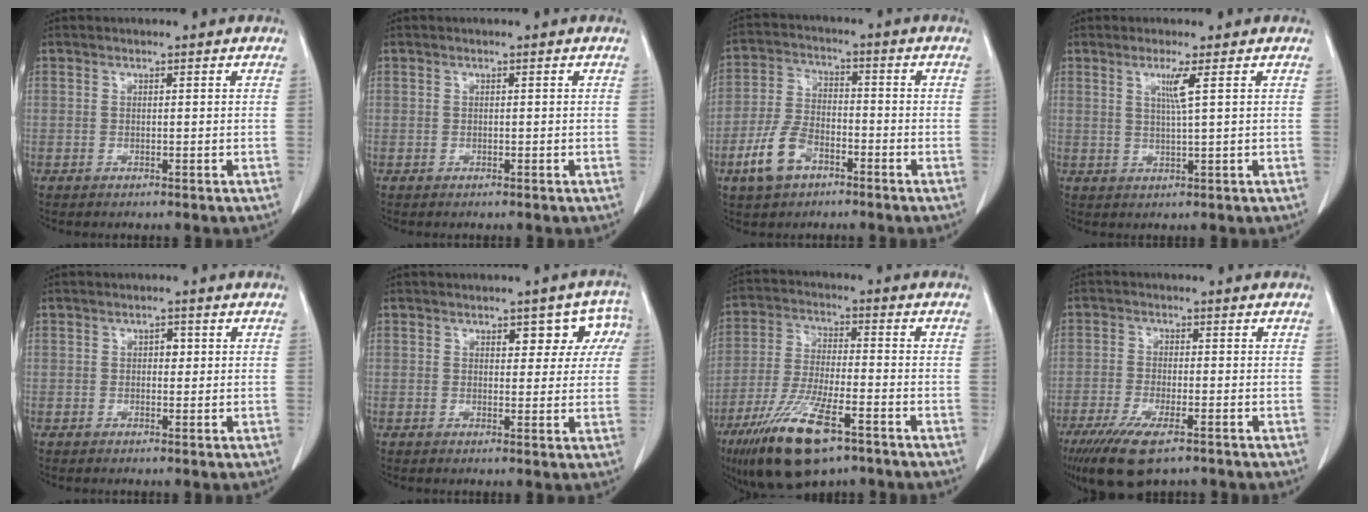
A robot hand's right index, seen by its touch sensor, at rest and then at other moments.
{"total": 0.0}
{"total": 8.2, "force": [-4.4, 4.5, 5.3], "torque": [-0.125, 0.005, -0.081]}
{"total": 3.1, "force": [1.2, -0.8, 2.7], "torque": [-0.055, -0.006, 0.024]}
{"total": 1.4, "force": [0.3, 0.9, 1.1], "torque": [-0.011, 0.003, 0.003]}
{"total": 6.0, "force": [2.2, 3.7, 4.2], "torque": [-0.026, 0.024, 0.023]}
{"total": 14.3, "force": [-8.5, 3.4, 10.9], "torque": [-0.221, -0.027, -0.147]}
{"total": 9.1, "force": [-6.0, 2.2, 6.5], "torque": [-0.116, -0.020, -0.096]}